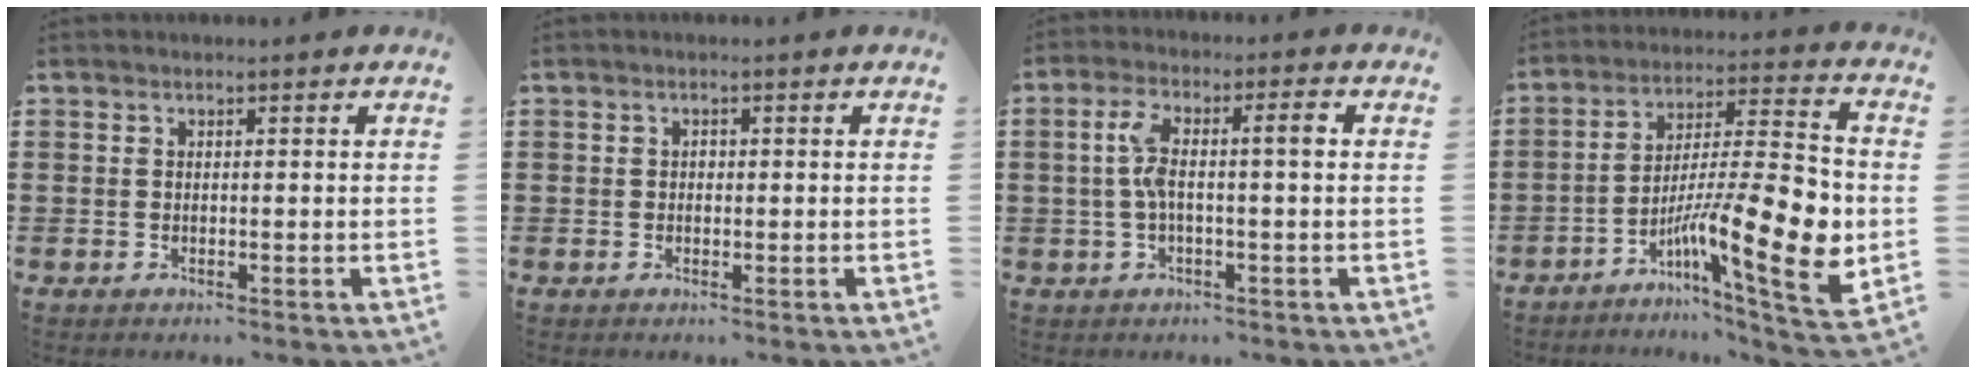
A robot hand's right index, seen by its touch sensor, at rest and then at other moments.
{"total": 0.7, "force": [-0.1, 0.5, 0.5], "torque": [-0.012, 0.000, -0.002]}
{"total": 6.3, "force": [0.2, 1.4, 6.1], "torque": [-0.121, 0.007, -0.005]}
{"total": 16.8, "force": [-4.2, 3.9, 15.8], "torque": [-0.259, -0.011, -0.068]}